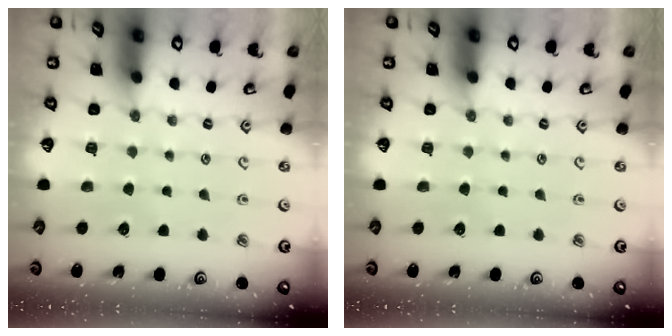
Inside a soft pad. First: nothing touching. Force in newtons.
{"total": 0.0}